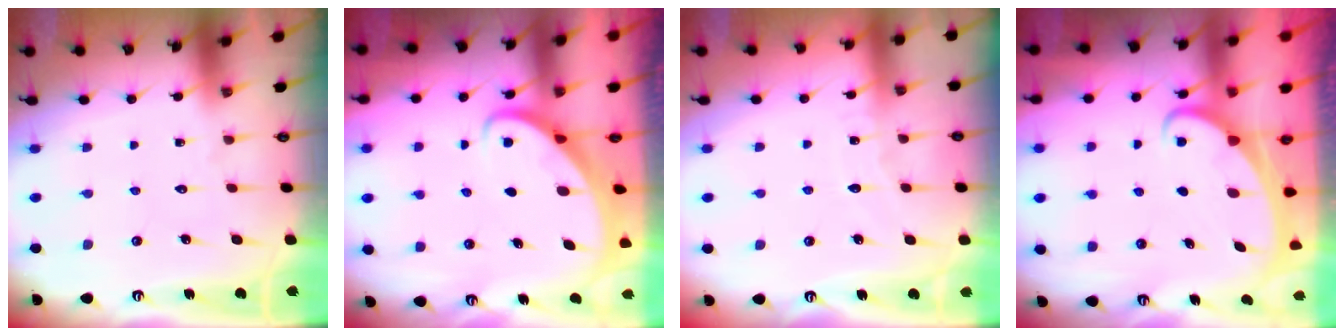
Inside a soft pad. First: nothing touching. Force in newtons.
{"total": 2.2, "press": 2.2, "slide": 0.3}
{"total": 4.4, "press": 4.3, "slide": 0.5}
{"total": 1.9, "press": 1.9, "slide": 0.3}